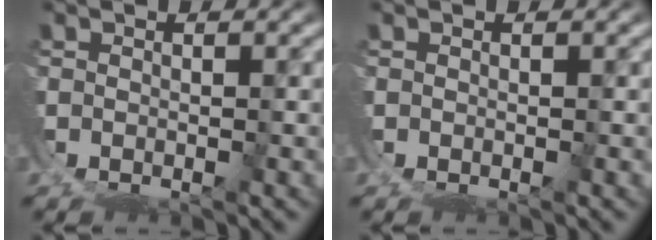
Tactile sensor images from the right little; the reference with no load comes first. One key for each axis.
{"total": 0.0}